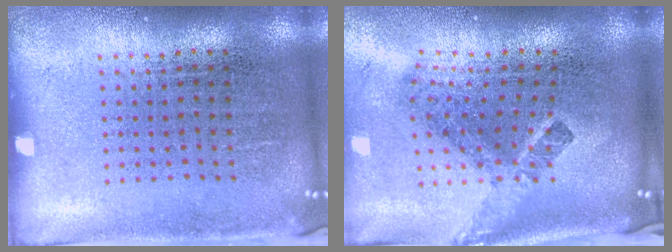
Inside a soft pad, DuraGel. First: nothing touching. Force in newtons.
{"total": 2.7, "press": 1.7, "slide": 2.1}